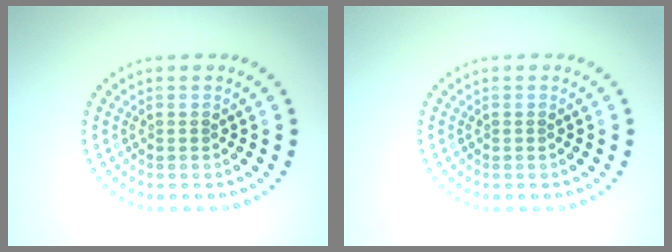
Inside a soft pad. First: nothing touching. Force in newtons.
{"total": 0.0}